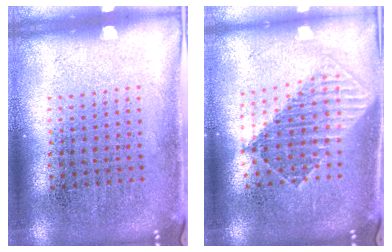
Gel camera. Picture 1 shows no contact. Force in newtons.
{"total": 1.7, "press": 1.4, "slide": 0.9}